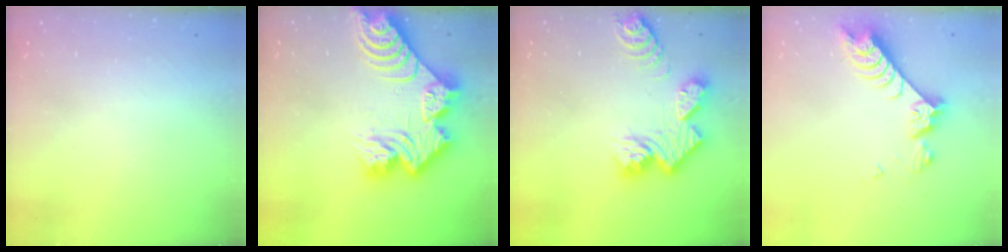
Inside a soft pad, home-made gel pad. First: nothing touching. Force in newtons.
{"total": 17.3, "press": 17.2, "slide": 1.7}
{"total": 11.9, "press": 11.8, "slide": 1.0}
{"total": 7.6, "press": 7.6, "slide": 0.8}